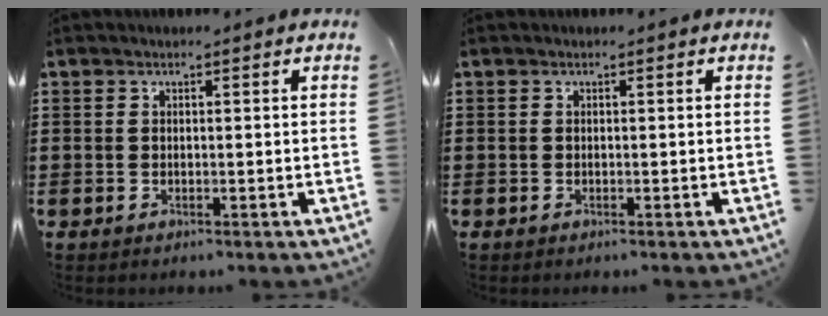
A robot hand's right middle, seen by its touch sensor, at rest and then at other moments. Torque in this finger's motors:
{"motor_torque": [0.01, 0.00, -0.03, 0.02]}